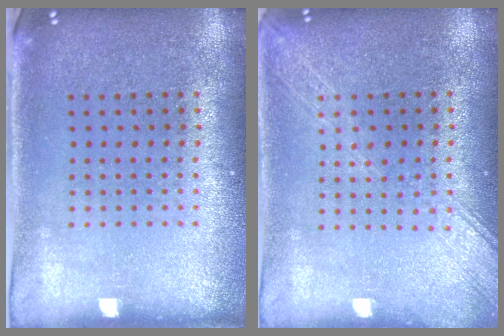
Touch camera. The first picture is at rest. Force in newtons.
{"total": 1.7, "press": 1.7, "slide": 0.2}